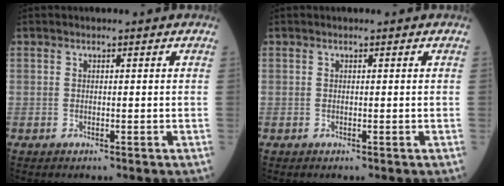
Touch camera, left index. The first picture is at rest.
{"total": 0.0}